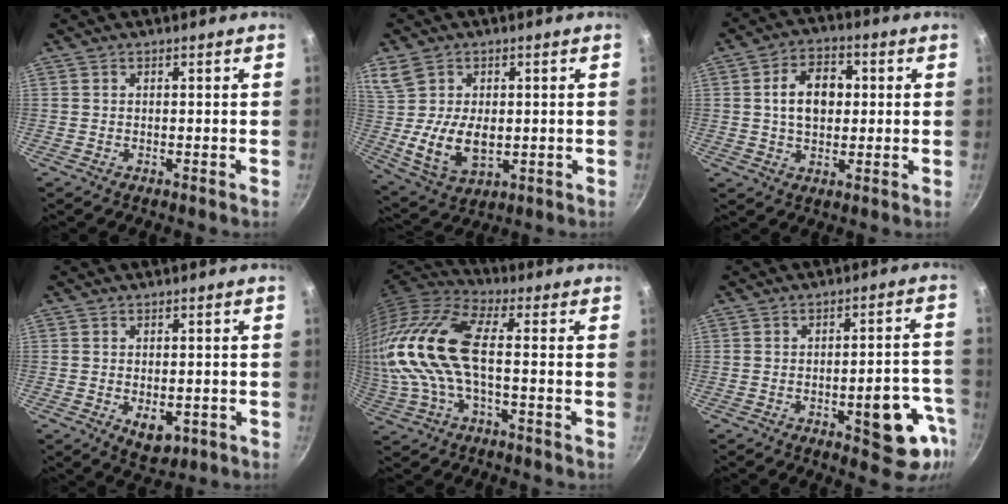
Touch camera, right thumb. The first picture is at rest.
{"total": 11.1, "force": [0.7, 7.1, 8.5], "torque": [-0.147, -0.021, 0.021]}
{"total": 9.9, "force": [1.3, 6.8, 7.0], "torque": [-0.090, 0.013, 0.014]}
{"total": 5.6, "force": [-1.5, 3.4, 4.2], "torque": [-0.049, -0.001, -0.012]}
{"total": 18.7, "force": [-0.4, 8.0, 16.9], "torque": [-0.362, 0.017, -0.022]}
{"total": 13.0, "force": [-5.1, 5.0, 10.8], "torque": [-0.086, 0.031, -0.063]}